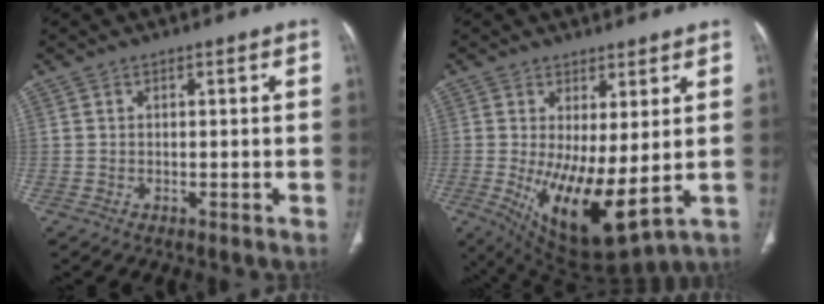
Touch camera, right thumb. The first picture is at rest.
{"total": 13.5, "force": [-0.8, 5.0, 12.5], "torque": [-0.212, -0.030, 0.009]}